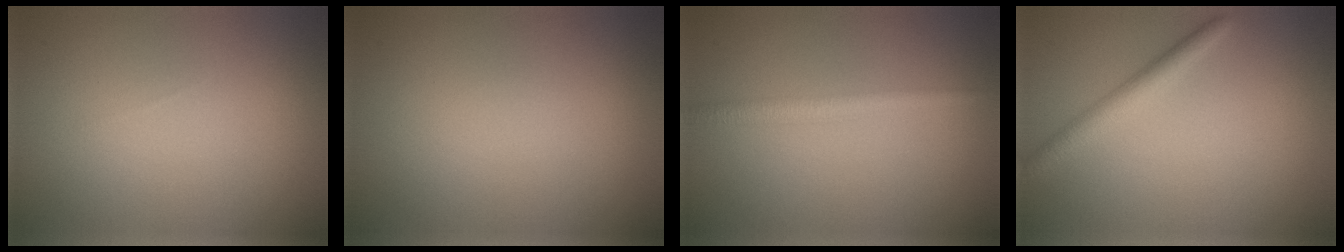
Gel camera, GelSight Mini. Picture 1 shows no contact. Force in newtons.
{"total": 0.0}
{"total": 2.2, "press": 2.2, "slide": 0.1}
{"total": 2.4, "press": 2.4, "slide": 0.1}